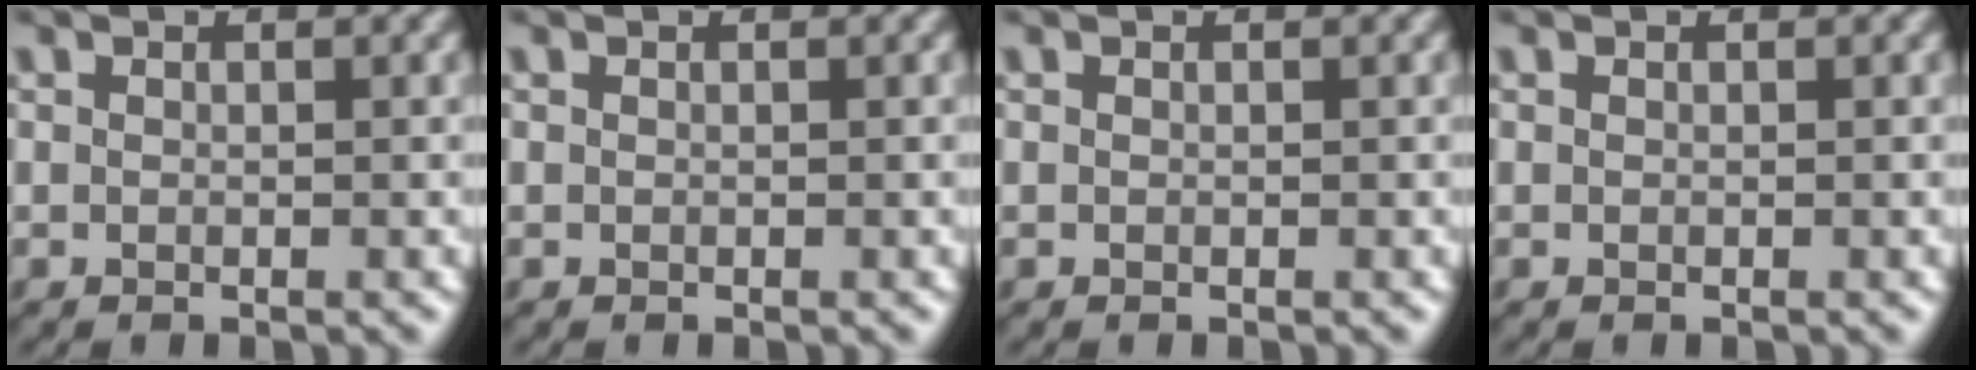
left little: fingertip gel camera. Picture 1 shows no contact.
{"total": 0.0}
{"total": 0.0}
{"total": 0.0}